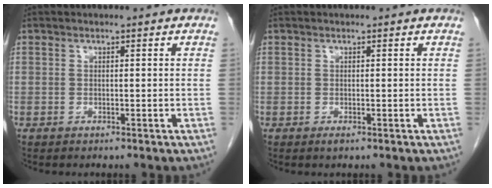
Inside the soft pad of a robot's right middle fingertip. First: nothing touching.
{"total": 0.5, "force": [-0.3, 0.2, 0.4], "torque": [-0.004, -0.001, -0.005]}